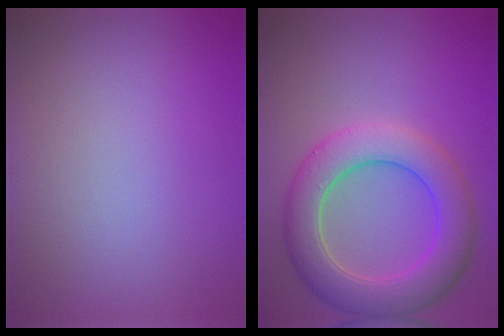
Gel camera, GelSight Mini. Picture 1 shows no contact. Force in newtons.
{"total": 6.6, "press": 6.5, "slide": 0.5}